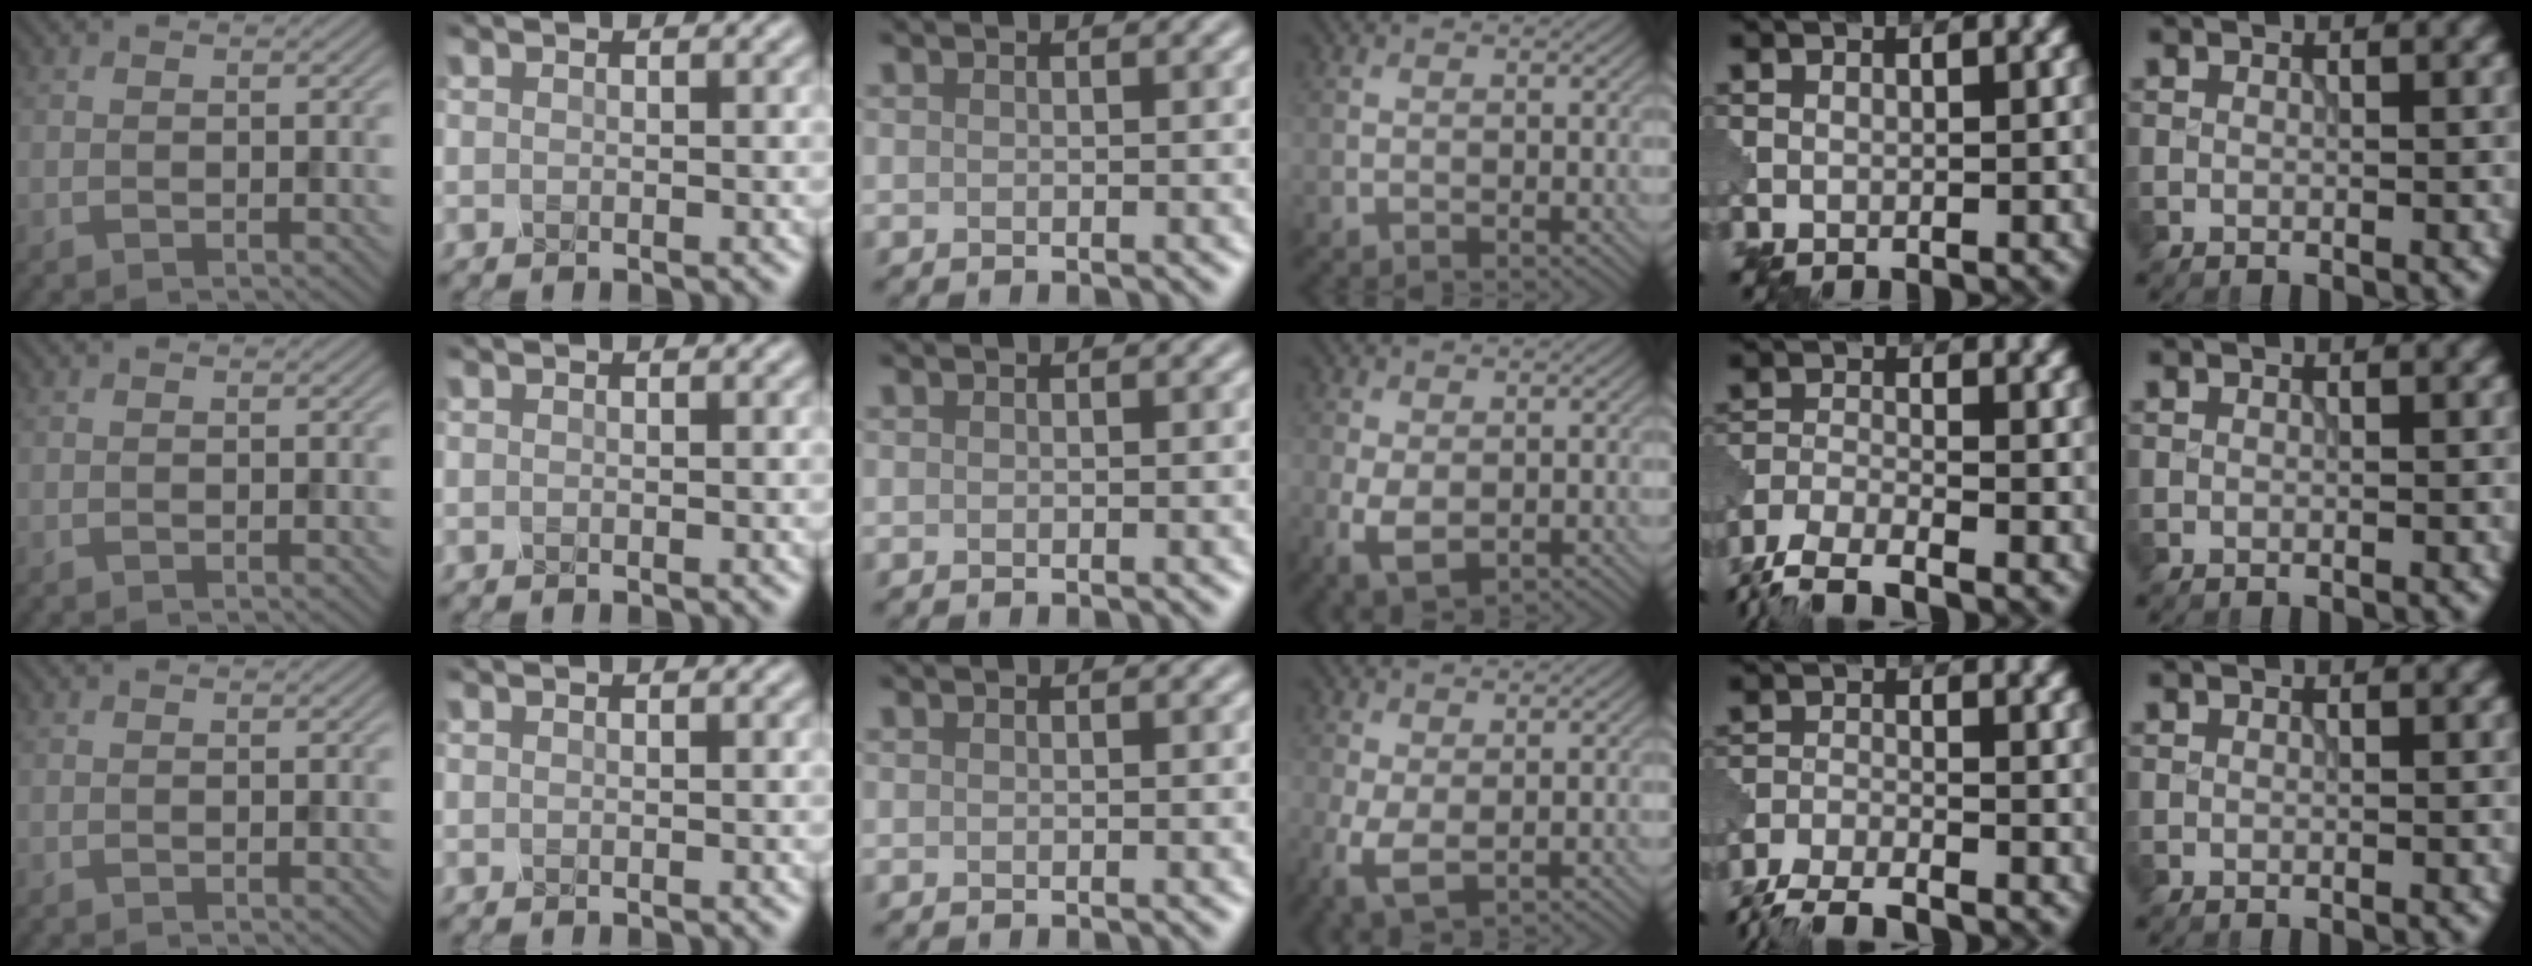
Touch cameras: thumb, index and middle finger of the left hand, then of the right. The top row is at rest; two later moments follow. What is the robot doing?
{"motion": "squeeze", "object": "foam earplug"}